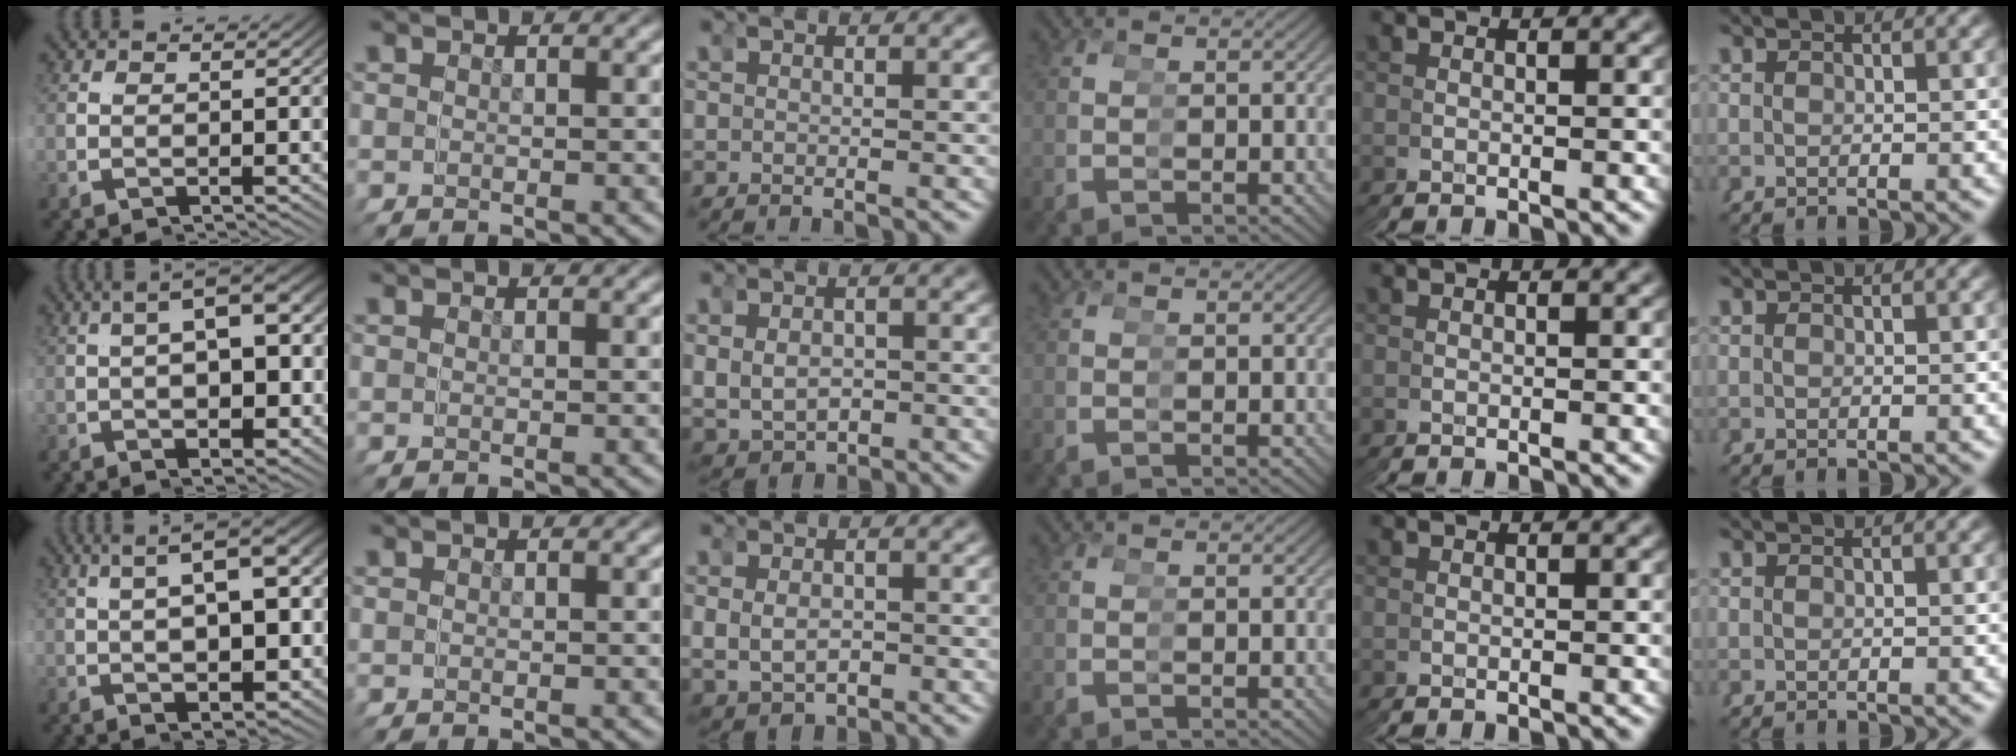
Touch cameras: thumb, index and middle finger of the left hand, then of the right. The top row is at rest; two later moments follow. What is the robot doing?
{"motion": "grasp_and_lifting", "object": "bandage"}